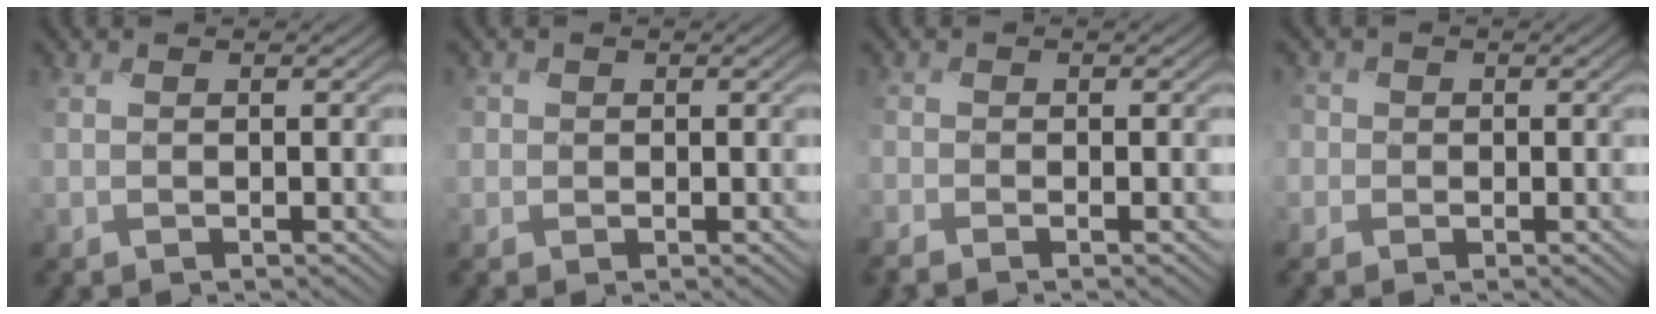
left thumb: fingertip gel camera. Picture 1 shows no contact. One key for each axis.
{"total": 1.9, "fx": 0.3, "fy": 1.9, "fz": 0.3, "tx": -0.008, "ty": -0.003, "tz": 0.004}
{"total": 2.1, "fx": -1.7, "fy": 0.6, "fz": 1.1, "tx": -0.029, "ty": -0.010, "tz": -0.041}
{"total": 2.8, "fx": 0.2, "fy": 2.7, "fz": 0.7, "tx": -0.027, "ty": 0.005, "tz": -0.008}